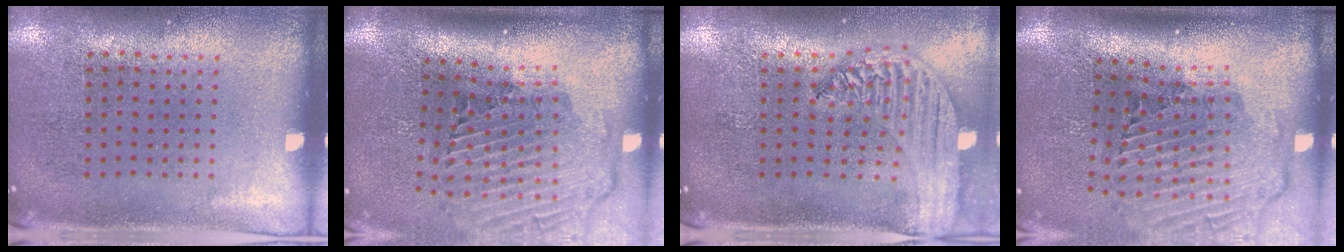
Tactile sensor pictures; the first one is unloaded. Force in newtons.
{"total": 2.9, "press": 2.0, "slide": 2.1}
{"total": 2.2, "press": 2.0, "slide": 1.0}
{"total": 2.9, "press": 2.0, "slide": 2.1}